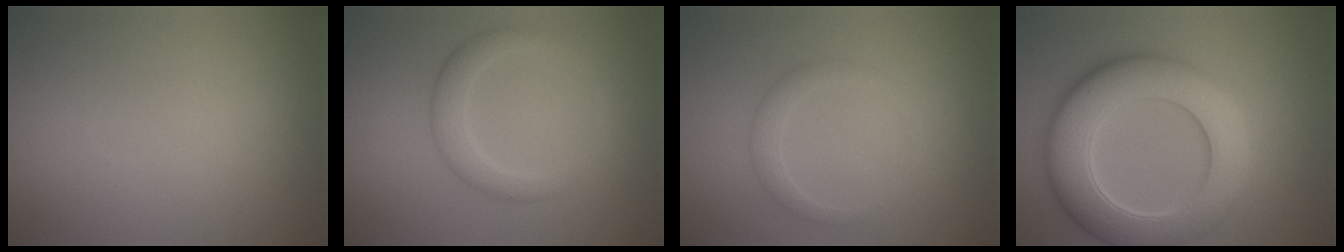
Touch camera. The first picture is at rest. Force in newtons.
{"total": 2.6, "press": 2.6, "slide": 0.1}
{"total": 1.6, "press": 1.6, "slide": 0.1}
{"total": 9.8, "press": 9.8, "slide": 0.3}